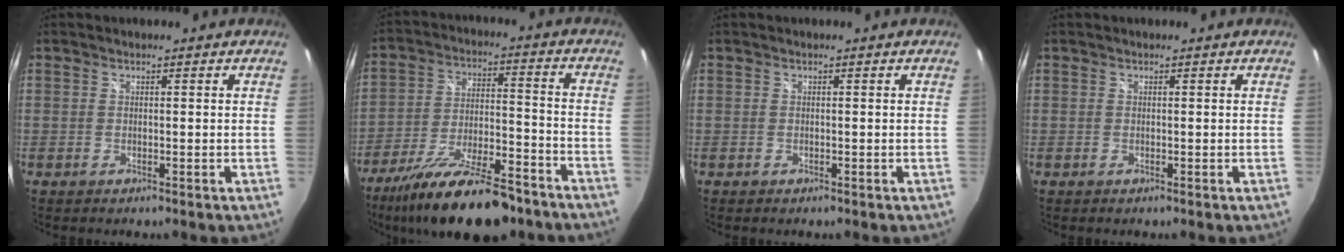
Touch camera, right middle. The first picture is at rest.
{"total": 20.7, "force": [-15.9, 5.6, 12.0], "torque": [-0.221, -0.034, -0.250]}
{"total": 0.0}
{"total": 0.0}